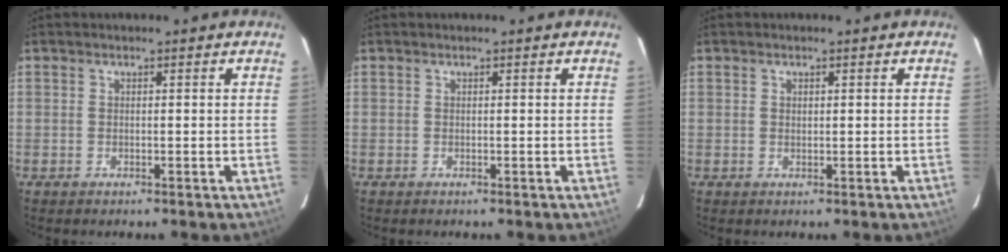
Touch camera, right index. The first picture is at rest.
{"total": 0.0}
{"total": 0.6, "force": [0.3, 0.4, 0.2], "torque": [-0.004, 0.002, 0.005]}